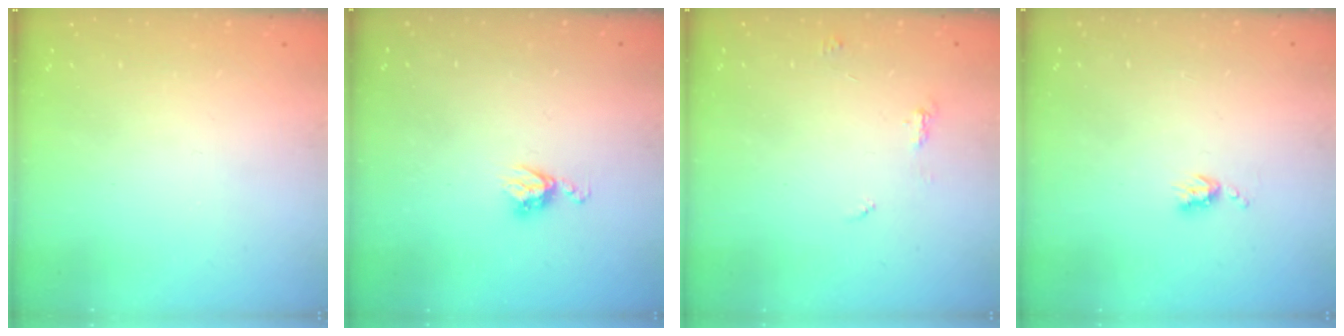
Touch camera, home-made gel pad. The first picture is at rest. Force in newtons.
{"total": 5.6, "press": 5.6, "slide": 0.5}
{"total": 5.6, "press": 5.6, "slide": 0.4}
{"total": 5.8, "press": 5.7, "slide": 0.8}